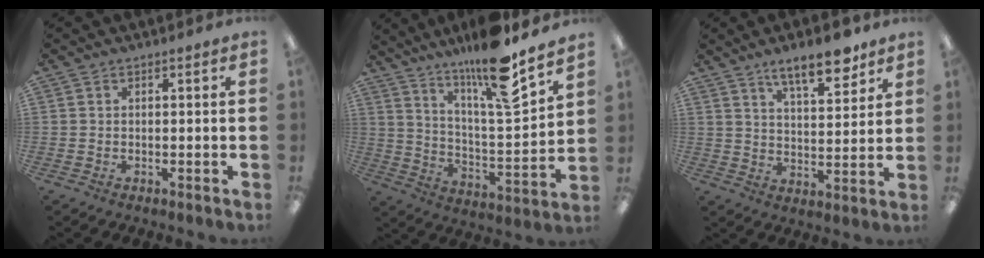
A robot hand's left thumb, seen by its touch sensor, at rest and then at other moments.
{"total": 16.8, "force": [13.2, 1.9, 10.3], "torque": [-0.179, -0.089, 0.212]}
{"total": 11.0, "force": [8.1, 3.7, 6.4], "torque": [-0.086, -0.043, 0.137]}